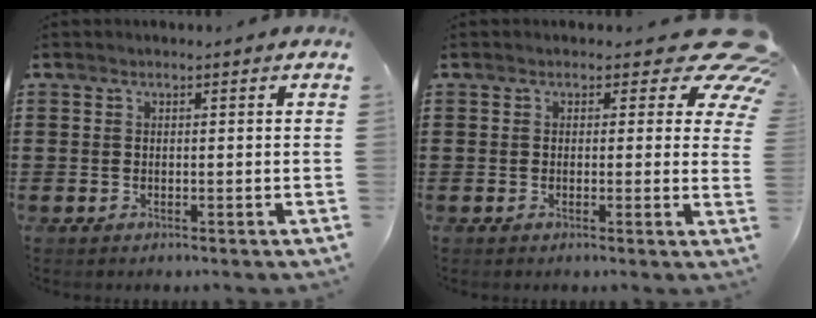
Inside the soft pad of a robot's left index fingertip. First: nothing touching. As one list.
[{"total": 5.3, "force": [3.2, 2.4, 3.5], "torque": [-0.043, -0.018, 0.049]}]